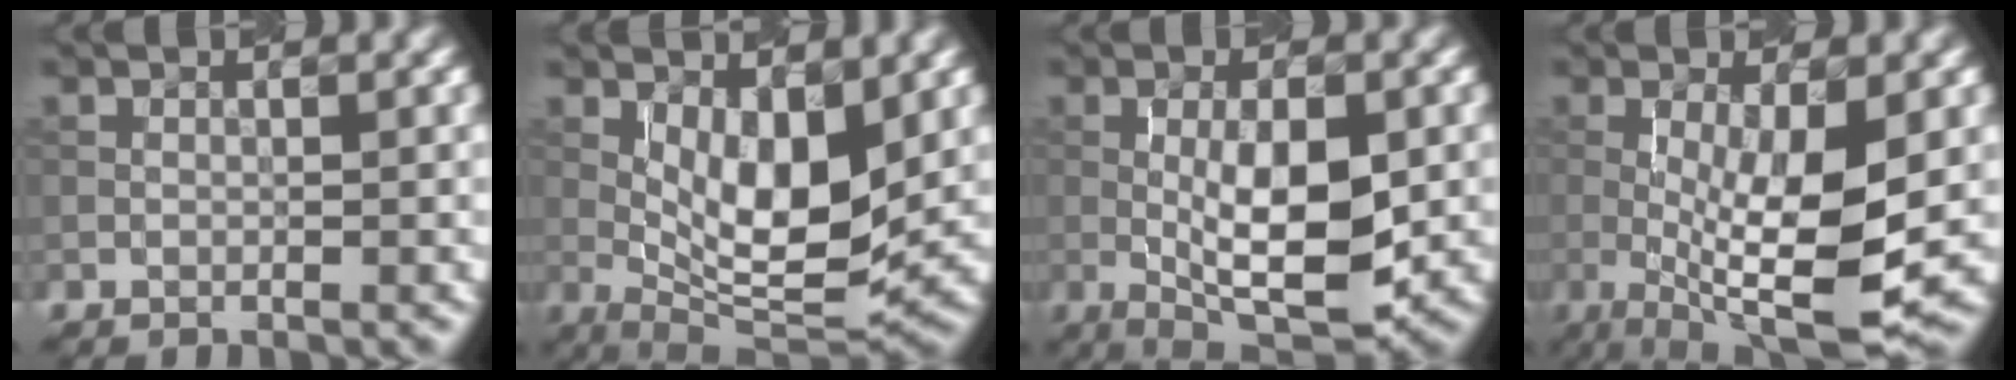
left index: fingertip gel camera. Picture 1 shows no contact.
{"total": 7.7, "force": [1.3, 2.8, 7.1], "torque": [-0.115, -0.015, 0.027]}
{"total": 8.1, "force": [-0.8, 2.7, 7.6], "torque": [-0.129, -0.005, -0.011]}
{"total": 9.4, "force": [-1.3, 2.3, 9.0], "torque": [-0.155, -0.014, -0.018]}